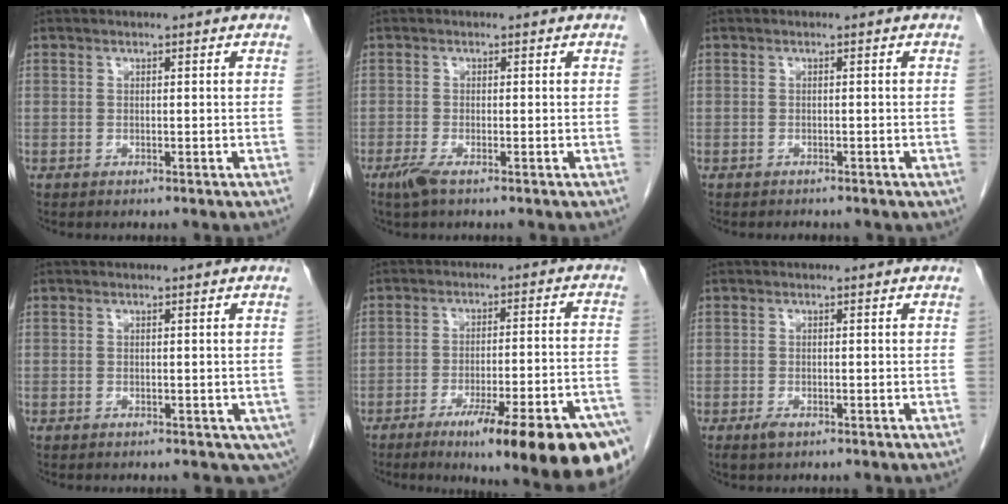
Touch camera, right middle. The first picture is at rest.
{"total": 2.1, "force": [-1.3, 0.3, 1.6], "torque": [-0.039, -0.007, -0.030]}
{"total": 1.7, "force": [-1.4, 0.8, 0.6], "torque": [-0.013, -0.002, -0.012]}
{"total": 4.1, "force": [-1.8, 2.4, 2.8], "torque": [-0.025, -0.005, -0.024]}
{"total": 22.2, "force": [-15.2, 1.8, 16.1], "torque": [-0.135, 0.000, -0.213]}
{"total": 1.4, "force": [-0.8, 0.6, 0.9], "torque": [-0.020, -0.002, -0.011]}